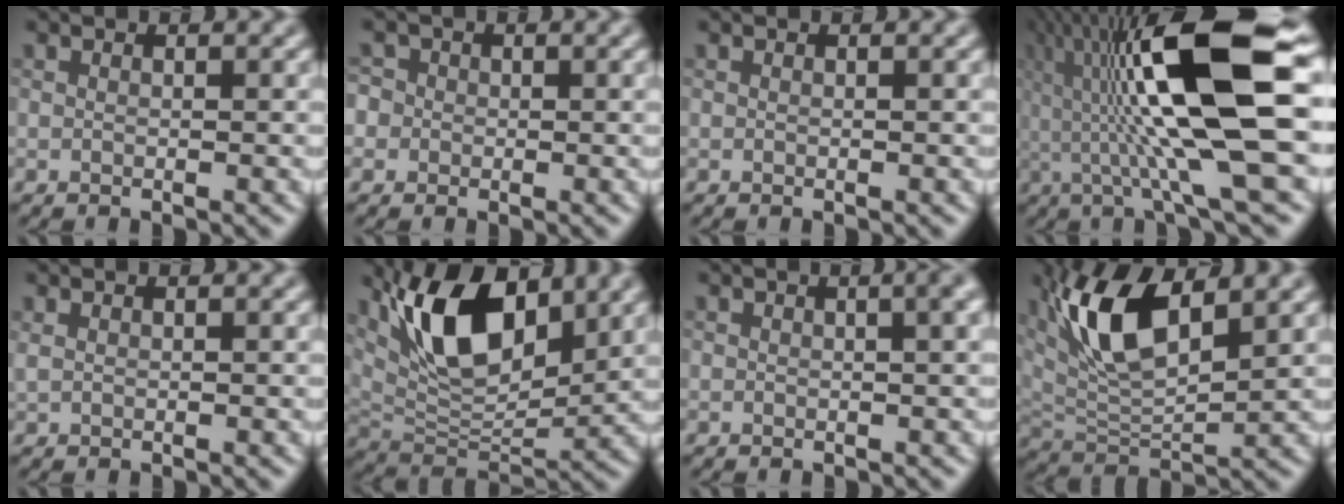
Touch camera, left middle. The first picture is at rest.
{"total": 1.8, "force": [0.4, 1.8, 0.2], "torque": [-0.007, 0.011, 0.004]}
{"total": 0.0}
{"total": 13.1, "force": [1.2, 2.7, 12.7], "torque": [-0.227, 0.018, 0.024]}
{"total": 0.0}
{"total": 9.8, "force": [4.6, 4.5, 7.3], "torque": [-0.135, 0.004, 0.093]}
{"total": 2.2, "force": [0.7, 0.9, 1.9], "torque": [-0.007, 0.008, 0.012]}
{"total": 7.7, "force": [3.0, 3.1, 6.4], "torque": [-0.129, 0.008, 0.059]}